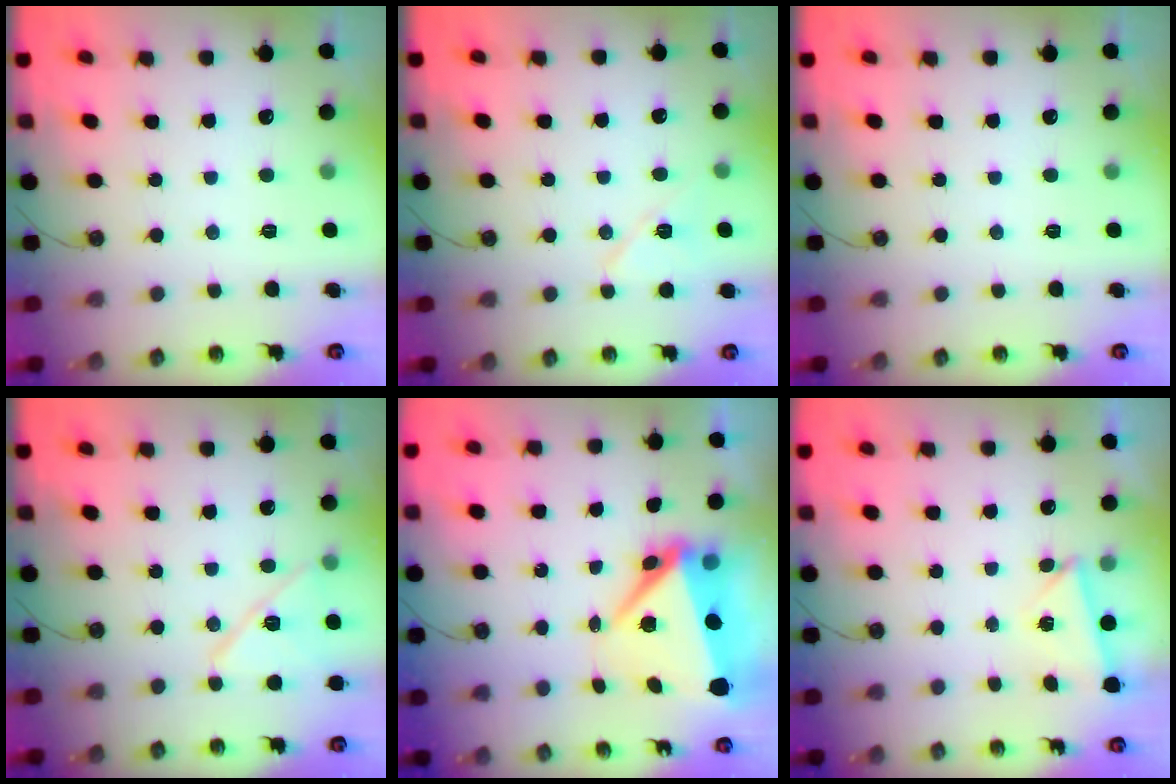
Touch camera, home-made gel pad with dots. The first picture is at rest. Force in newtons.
{"total": 8.1, "press": 8.1, "slide": 1.1}
{"total": 0.0}
{"total": 12.6, "press": 12.6, "slide": 0.8}
{"total": 9.8, "press": 9.7, "slide": 1.2}
{"total": 2.9, "press": 2.8, "slide": 0.7}